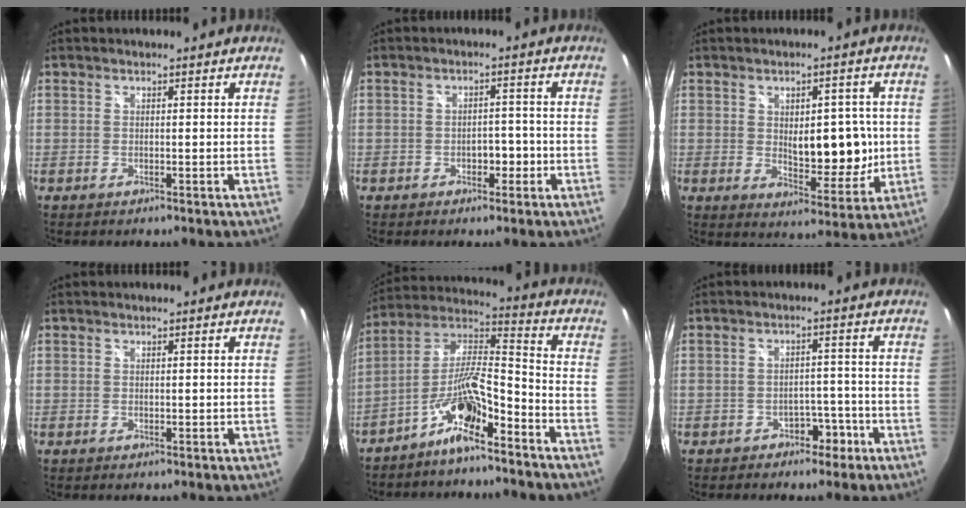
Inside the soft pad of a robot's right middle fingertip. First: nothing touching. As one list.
[{"total": 2.5, "force": [-0.9, 2.0, 1.2], "torque": [-0.019, 0.008, -0.011]}, {"total": 9.9, "force": [0.8, 5.3, 8.3], "torque": [-0.114, -0.008, 0.024]}, {"total": 0.6, "force": [0.6, 0.0, 0.0], "torque": [0.004, 0.002, 0.009]}, {"total": 10.3, "force": [-7.1, 1.6, 7.2], "torque": [-0.151, 0.018, -0.133]}, {"total": 3.6, "force": [-2.2, 2.6, 1.2], "torque": [-0.020, 0.016, -0.022]}]